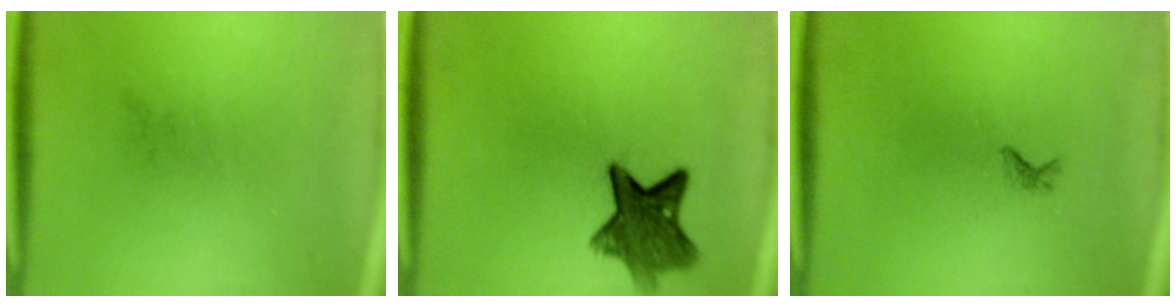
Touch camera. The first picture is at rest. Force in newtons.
{"total": 8.6}
{"total": 0.6}